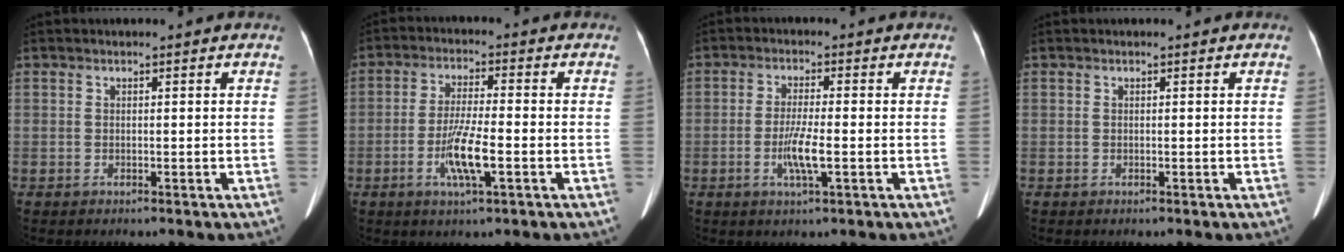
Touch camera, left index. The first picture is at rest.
{"total": 7.0, "force": [-2.4, 0.6, 6.5], "torque": [-0.131, -0.008, -0.045]}
{"total": 4.8, "force": [-1.4, 0.3, 4.6], "torque": [-0.094, -0.008, -0.025]}
{"total": 0.0}